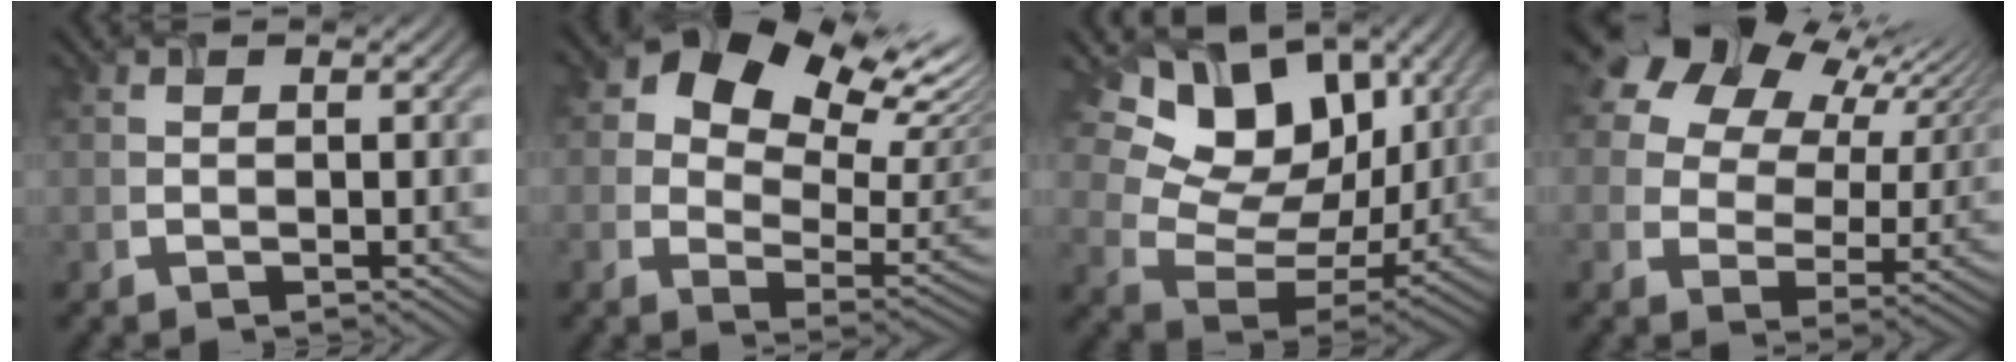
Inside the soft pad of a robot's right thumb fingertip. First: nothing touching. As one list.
[{"total": 13.9, "force": [6.8, 8.9, 8.2], "torque": [-0.138, 0.017, 0.123]}, {"total": 14.1, "force": [7.1, 9.8, 7.4], "torque": [-0.153, 0.019, 0.122]}, {"total": 15.2, "force": [8.8, 9.6, 7.9], "torque": [-0.176, 0.043, 0.149]}]